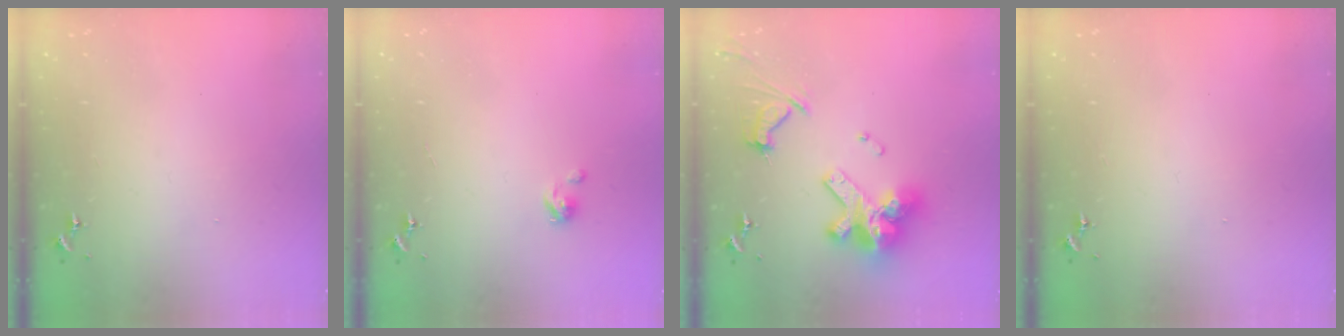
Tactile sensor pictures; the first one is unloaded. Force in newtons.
{"total": 2.9, "press": 2.9, "slide": 0.2}
{"total": 18.3, "press": 18.2, "slide": 2.1}
{"total": 0.0}